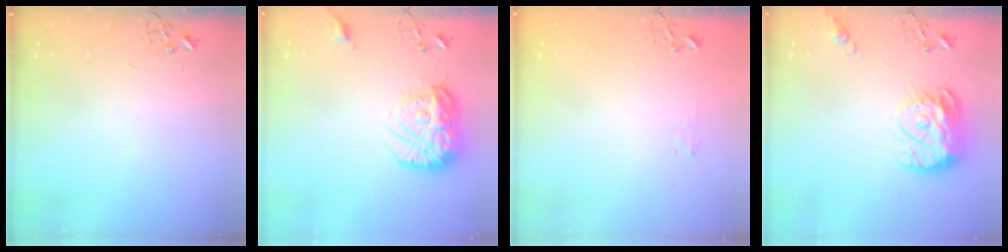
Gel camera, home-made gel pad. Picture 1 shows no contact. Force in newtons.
{"total": 17.7, "press": 17.6, "slide": 1.4}
{"total": 3.8, "press": 3.8, "slide": 0.5}
{"total": 14.4, "press": 14.4, "slide": 1.3}